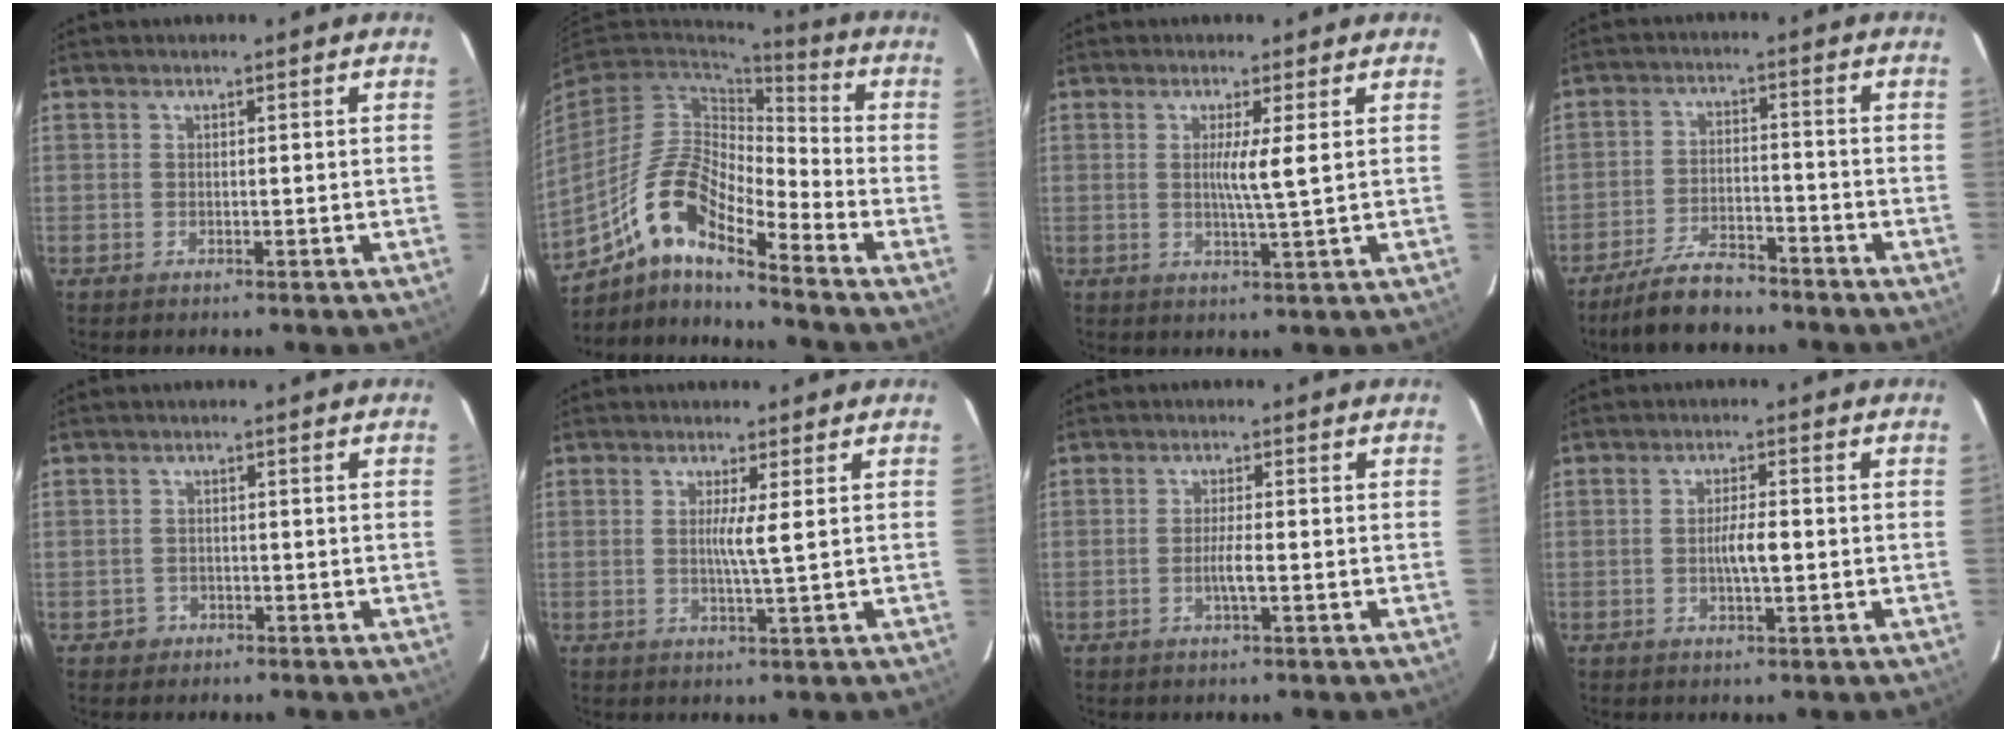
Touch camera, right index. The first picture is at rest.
{"total": 13.6, "force": [-9.3, 3.1, 9.4], "torque": [-0.190, 0.017, -0.170]}
{"total": 3.7, "force": [0.7, -0.8, 3.6], "torque": [-0.066, -0.009, 0.010]}
{"total": 7.9, "force": [-6.9, 2.1, 3.4], "torque": [-0.067, -0.013, -0.124]}
{"total": 1.5, "force": [-0.8, 1.3, -0.1], "torque": [0.000, 0.006, -0.014]}
{"total": 2.7, "force": [0.4, -0.7, 2.6], "torque": [-0.049, -0.006, 0.007]}
{"total": 2.3, "force": [-0.6, 0.0, 2.2], "torque": [-0.044, -0.001, -0.011]}
{"total": 3.5, "force": [-0.5, 0.6, 3.4], "torque": [-0.063, 0.001, -0.008]}